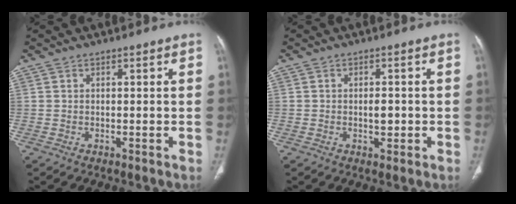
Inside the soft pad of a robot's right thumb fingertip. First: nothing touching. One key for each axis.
{"total": 2.5, "fx": -0.4, "fy": 1.5, "fz": 2.0, "tx": -0.022, "ty": 0.002, "tz": -0.003}